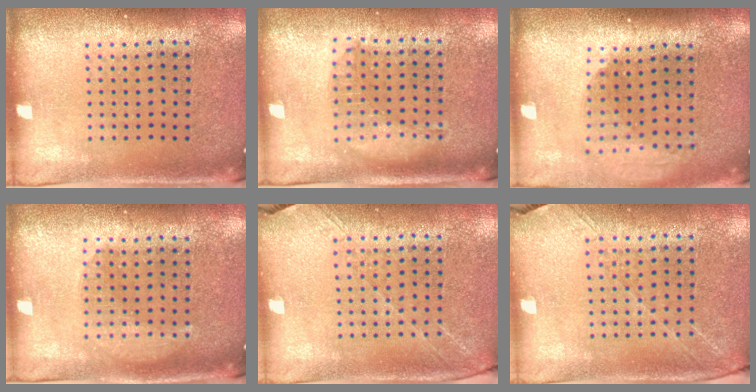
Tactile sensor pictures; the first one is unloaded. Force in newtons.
{"total": 1.2, "press": 1.2, "slide": 0.3}
{"total": 1.9, "press": 1.5, "slide": 1.2}
{"total": 1.8, "press": 1.8, "slide": 0.2}
{"total": 1.4, "press": 1.3, "slide": 0.6}
{"total": 1.4, "press": 1.3, "slide": 0.6}